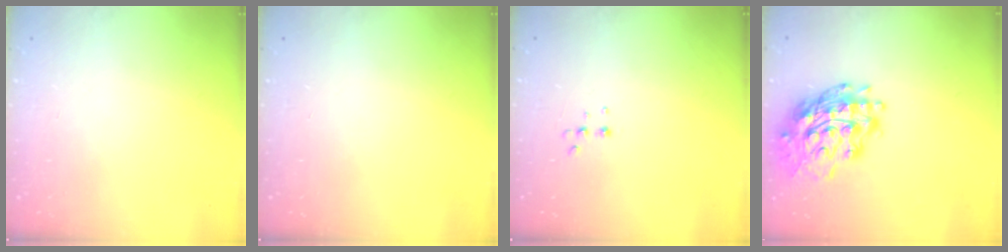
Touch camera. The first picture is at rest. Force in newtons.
{"total": 0.0}
{"total": 4.4, "press": 4.3, "slide": 1.0}
{"total": 20.0, "press": 19.9, "slide": 2.0}